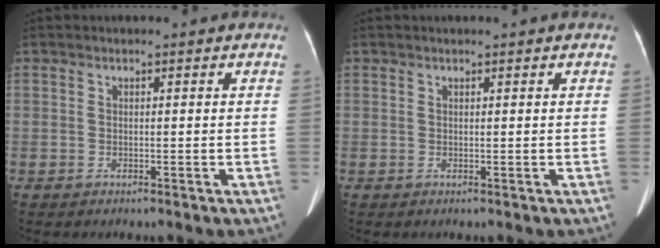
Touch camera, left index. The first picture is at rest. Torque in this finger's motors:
{"motor_torque": [-1.22, 0.92, -1.05, -0.09]}